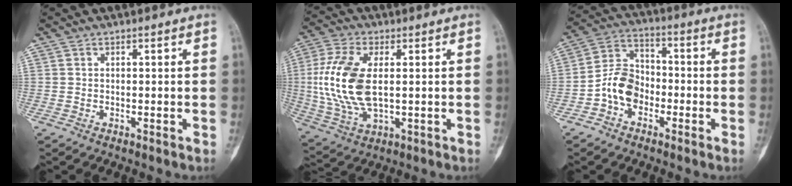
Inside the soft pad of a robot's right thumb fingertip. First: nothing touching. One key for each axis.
{"total": 15.3, "fx": 1.0, "fy": 8.1, "fz": 13.0, "tx": -0.285, "ty": -0.004, "tz": 0.026}
{"total": 9.0, "fx": -3.2, "fy": 6.7, "fz": 5.2, "tx": -0.081, "ty": 0.039, "tz": -0.072}